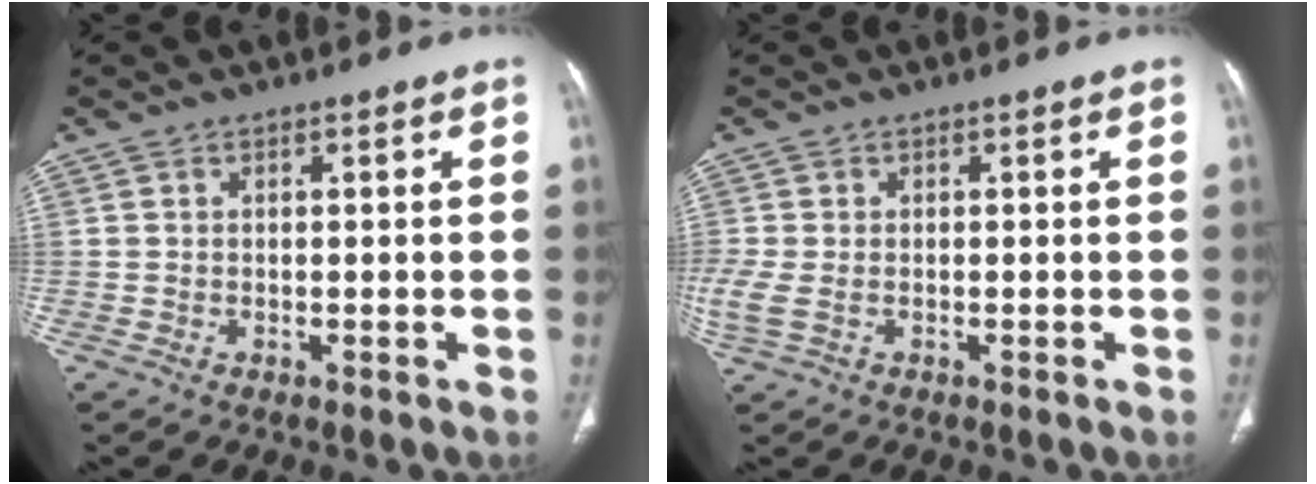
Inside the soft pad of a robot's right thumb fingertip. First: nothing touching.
{"total": 4.1, "force": [-0.9, 2.4, 3.1], "torque": [-0.103, -0.004, -0.012]}